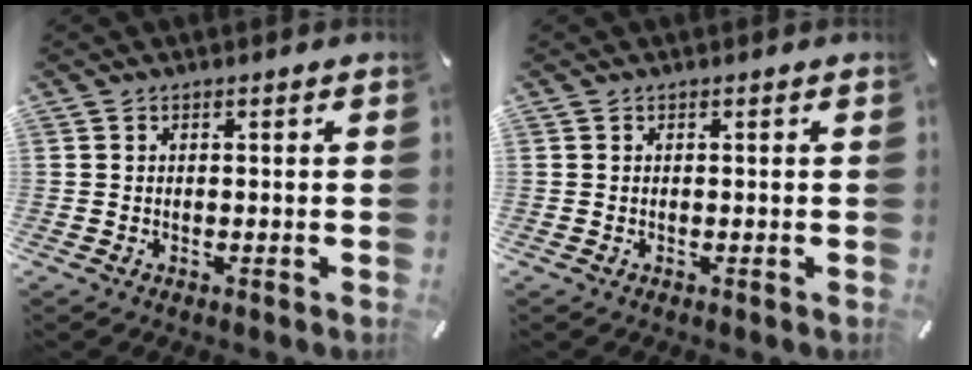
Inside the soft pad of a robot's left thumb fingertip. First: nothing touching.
{"total": 0.0}